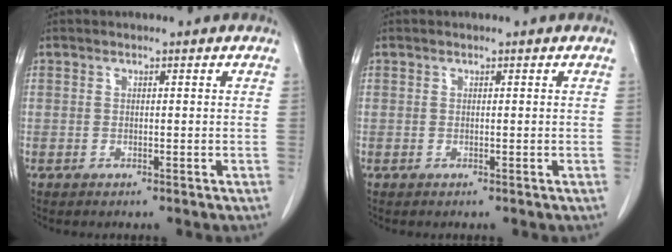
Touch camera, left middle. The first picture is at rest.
{"total": 0.0}